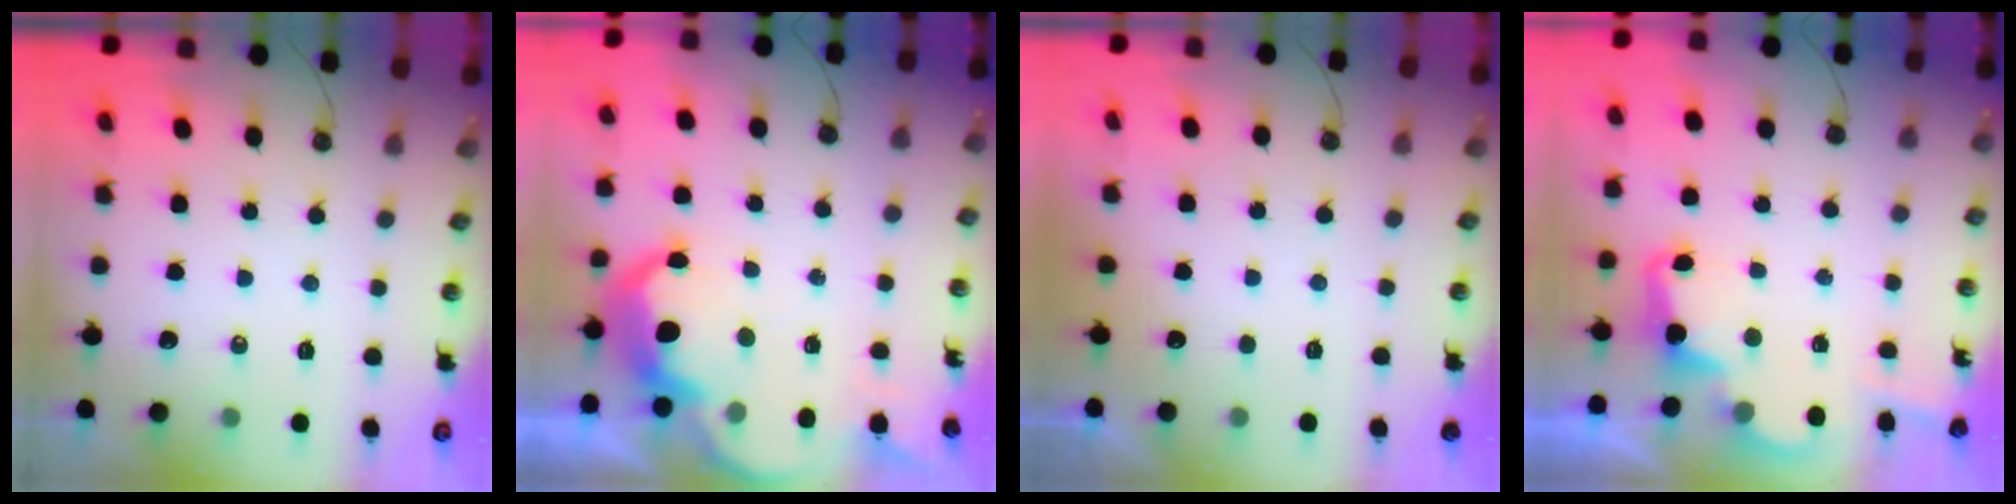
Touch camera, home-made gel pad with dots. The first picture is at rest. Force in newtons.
{"total": 11.2, "press": 11.2, "slide": 0.9}
{"total": 0.7, "press": 0.4, "slide": 0.6}
{"total": 3.2, "press": 3.1, "slide": 0.6}